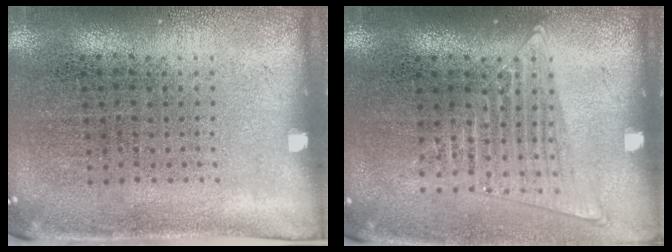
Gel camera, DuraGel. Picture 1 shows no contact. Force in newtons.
{"total": 1.5, "press": 1.3, "slide": 0.6}